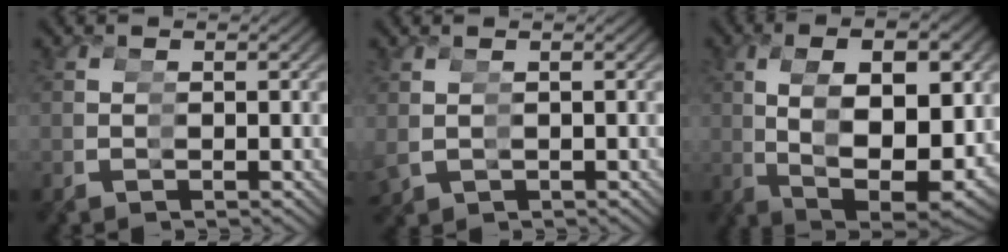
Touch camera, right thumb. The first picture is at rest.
{"total": 1.7, "force": [0.3, 1.7, 0.0], "torque": [-0.009, -0.007, 0.014]}
{"total": 9.5, "force": [-0.2, 5.0, 8.1], "torque": [-0.166, -0.003, 0.011]}